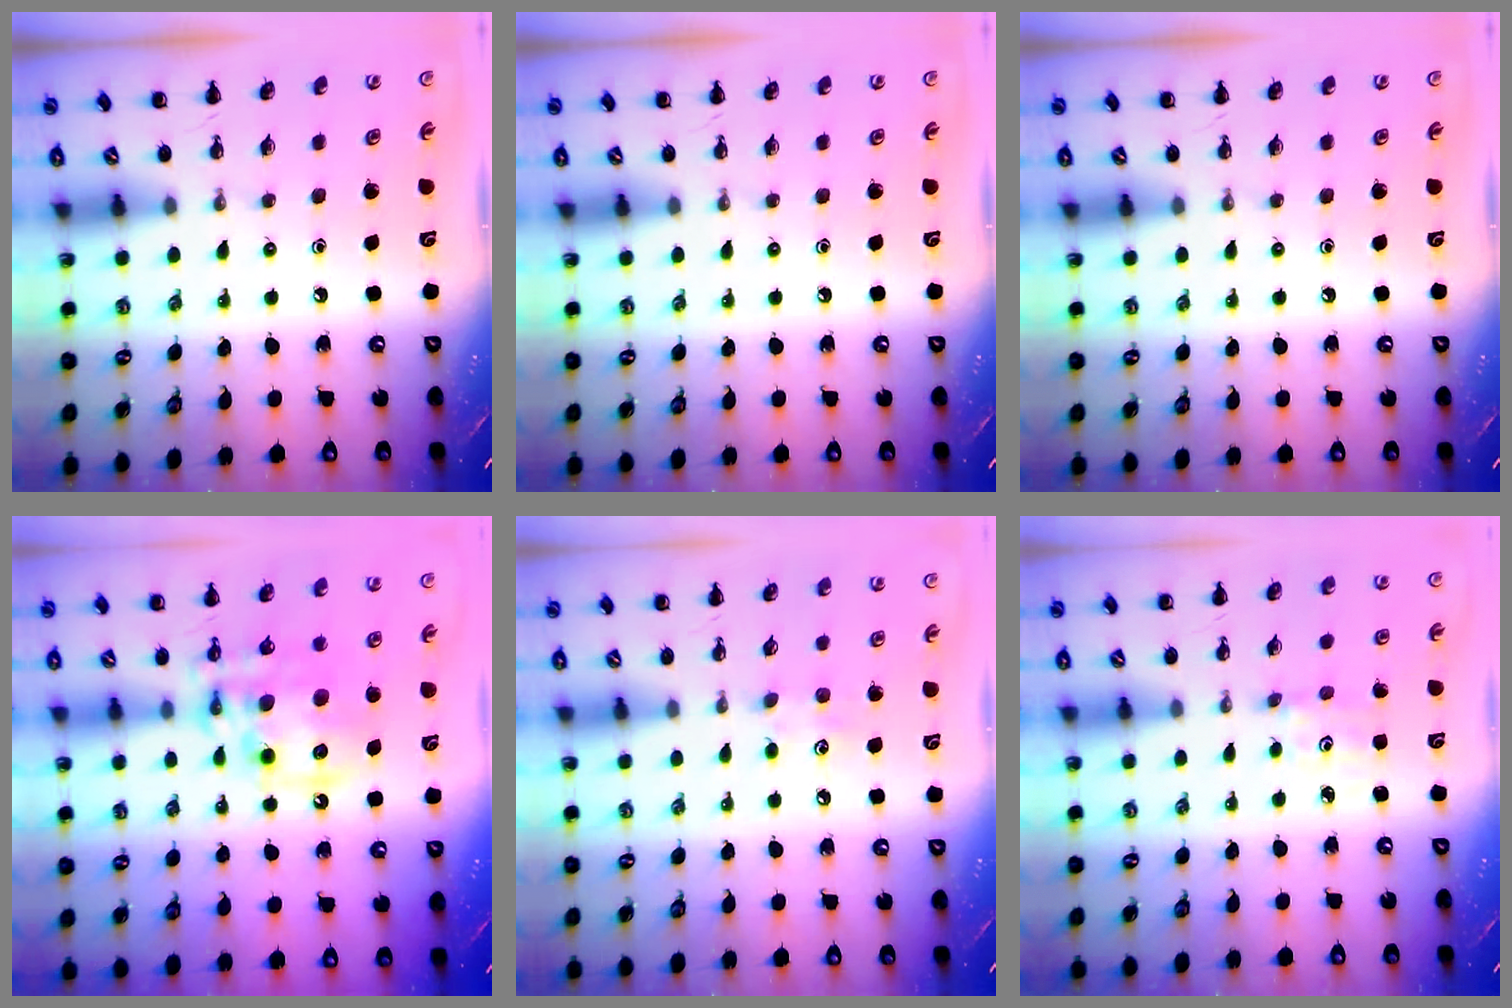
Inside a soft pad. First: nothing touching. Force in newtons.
{"total": 0.0}
{"total": 0.0}
{"total": 13.9, "press": 13.4, "slide": 3.4}
{"total": 6.2, "press": 6.0, "slide": 1.7}
{"total": 1.5, "press": 1.4, "slide": 0.5}